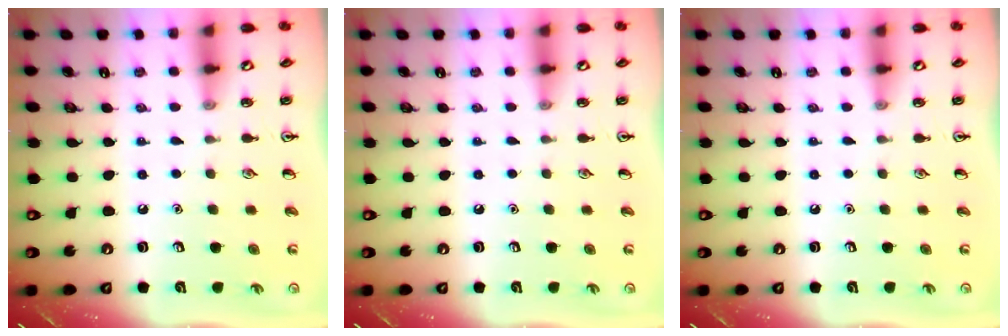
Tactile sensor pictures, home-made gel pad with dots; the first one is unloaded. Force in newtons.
{"total": 0.0}
{"total": 0.0}